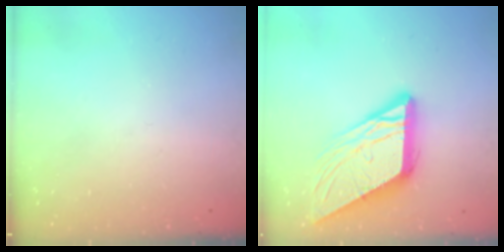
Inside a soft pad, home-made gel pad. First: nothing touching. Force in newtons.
{"total": 14.0, "press": 13.9, "slide": 1.4}